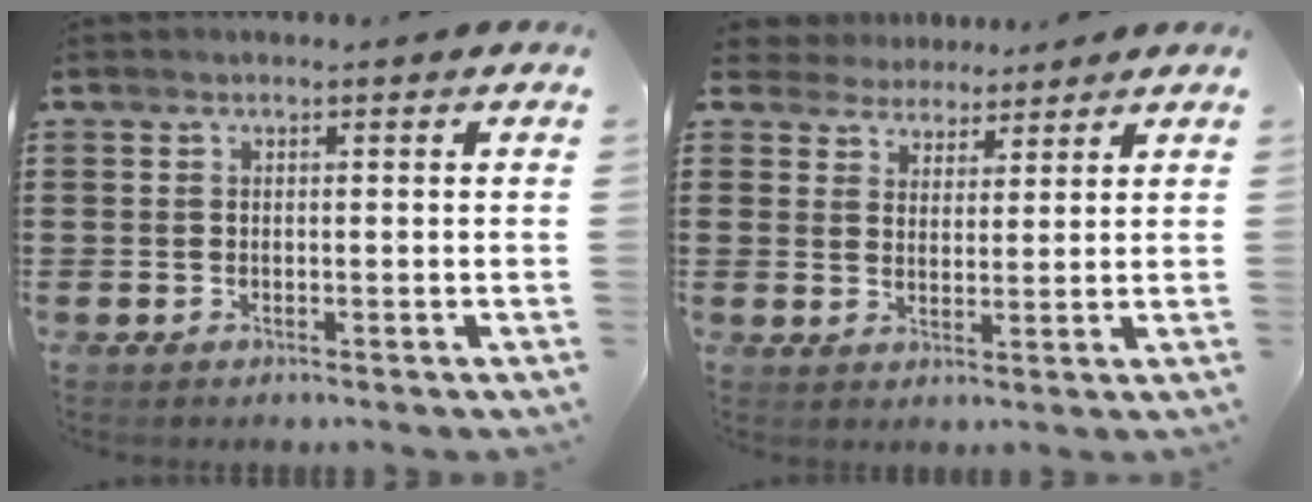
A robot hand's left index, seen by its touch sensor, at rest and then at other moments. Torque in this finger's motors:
{"motor_torque": [2.14, 0.00, 0.62, 0.17]}